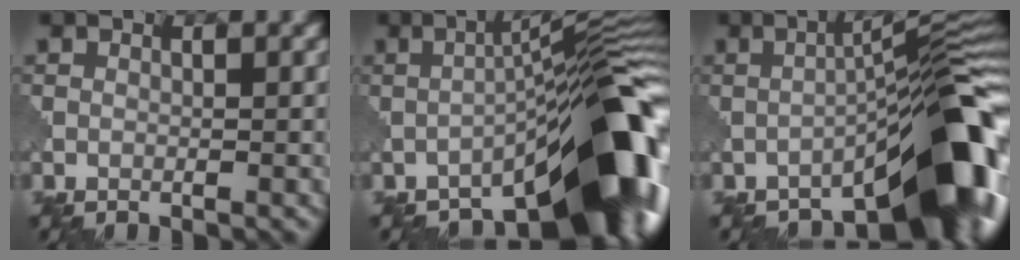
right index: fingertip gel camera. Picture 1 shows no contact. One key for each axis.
{"total": 13.9, "fx": -7.7, "fy": 4.1, "fz": 10.8, "tx": -0.133, "ty": 0.013, "tz": -0.121}
{"total": 11.5, "fx": -6.8, "fy": 2.8, "fz": 8.9, "tx": -0.104, "ty": 0.017, "tz": -0.106}